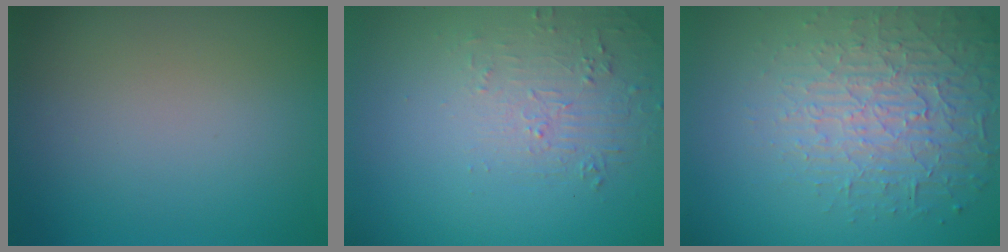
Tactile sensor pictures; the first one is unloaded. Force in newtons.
{"total": 1.9, "press": 0.8, "slide": 1.7}
{"total": 4.6, "press": 4.1, "slide": 2.2}